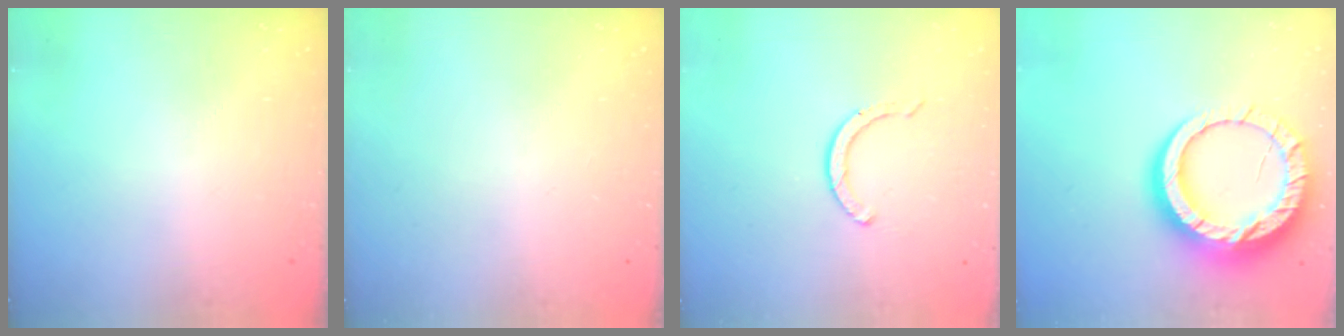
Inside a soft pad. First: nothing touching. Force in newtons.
{"total": 0.0}
{"total": 2.9, "press": 2.9, "slide": 0.4}
{"total": 20.2, "press": 20.1, "slide": 2.0}